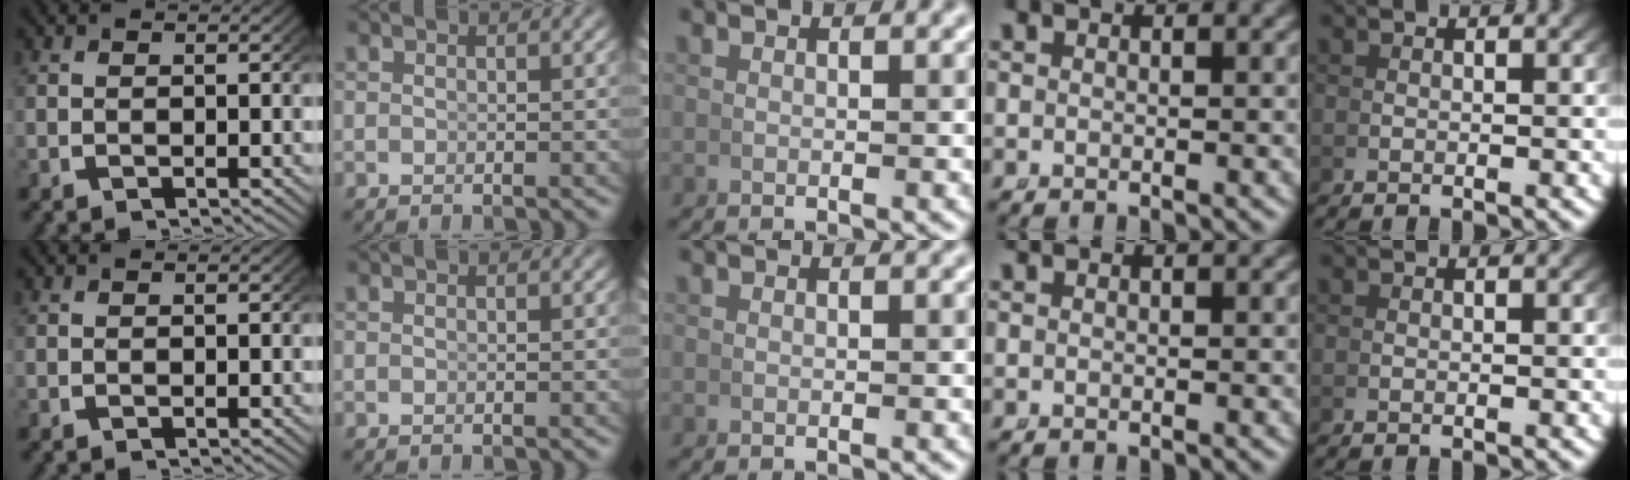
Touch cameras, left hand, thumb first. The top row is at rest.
{}